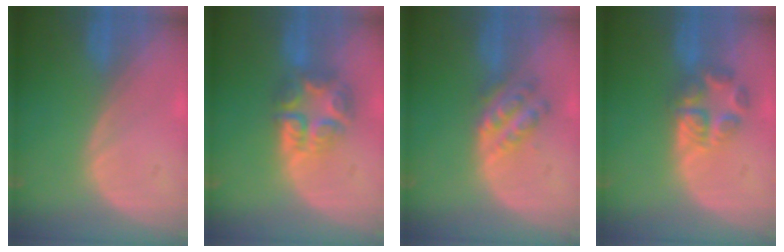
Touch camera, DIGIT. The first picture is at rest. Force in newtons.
{"total": 7.8, "press": 6.8, "slide": 3.8}
{"total": 5.4, "press": 4.9, "slide": 2.2}
{"total": 5.6, "press": 5.5, "slide": 1.1}